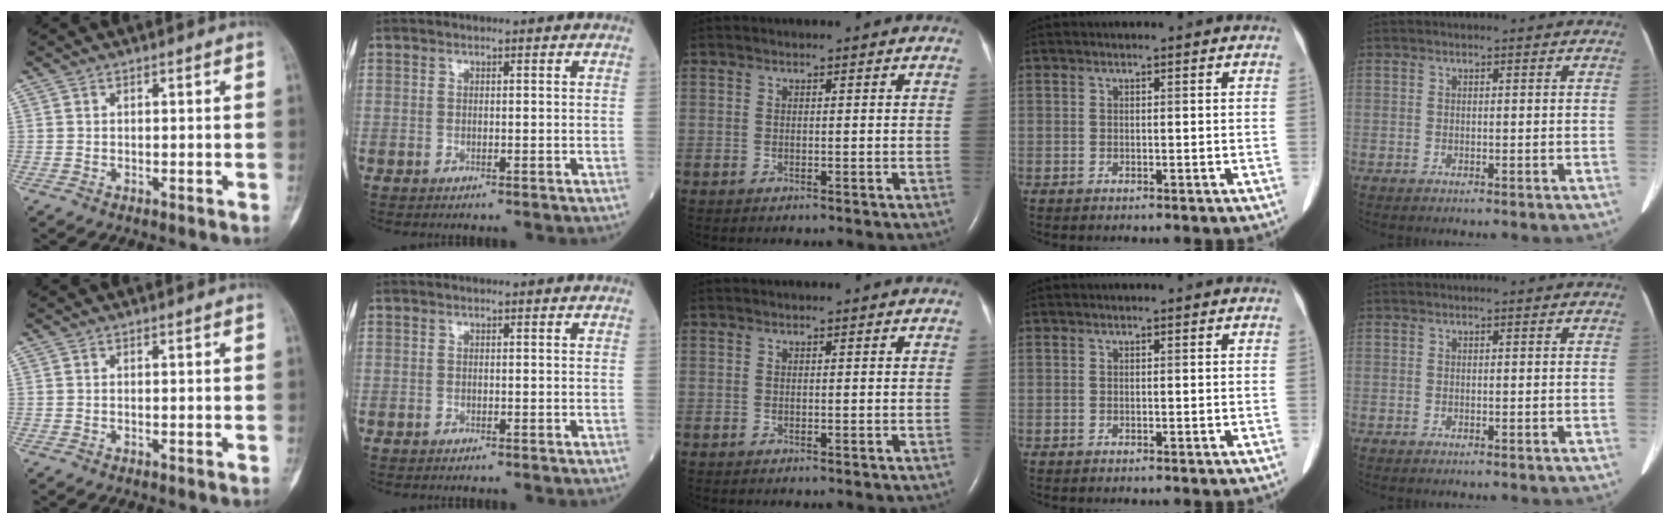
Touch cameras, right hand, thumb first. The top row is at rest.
{}